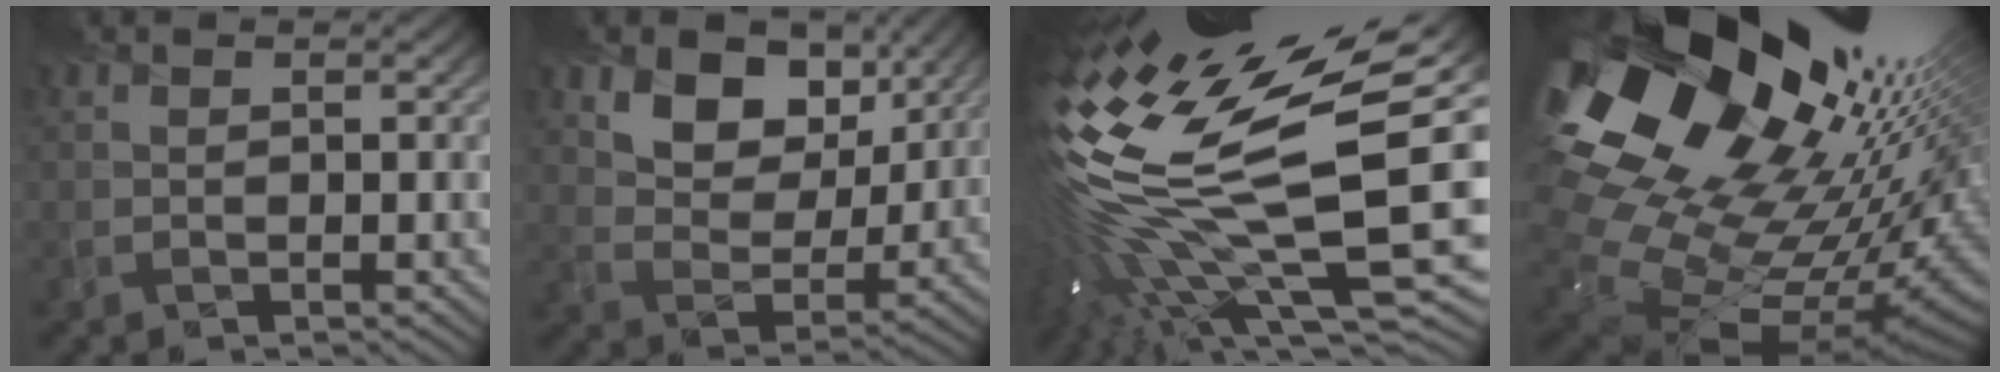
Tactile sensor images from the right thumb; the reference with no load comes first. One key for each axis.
{"total": 11.0, "fx": 5.8, "fy": 7.2, "fz": 6.1, "tx": -0.108, "ty": -0.004, "tz": 0.092}
{"total": 19.5, "fx": 1.2, "fy": 7.8, "fz": 17.8, "tx": -0.367, "ty": -0.045, "tz": 0.039}
{"total": 21.0, "fx": 6.2, "fy": 13.5, "fz": 14.8, "tx": -0.319, "ty": 0.001, "tz": 0.117}